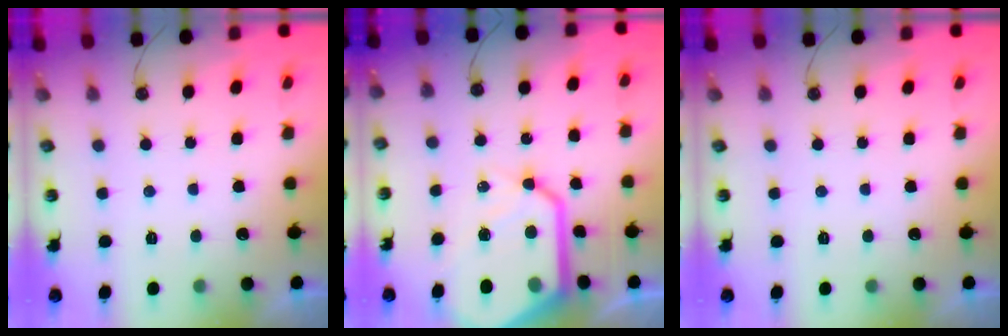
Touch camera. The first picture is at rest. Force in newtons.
{"total": 20.8, "press": 20.6, "slide": 2.3}
{"total": 0.0}